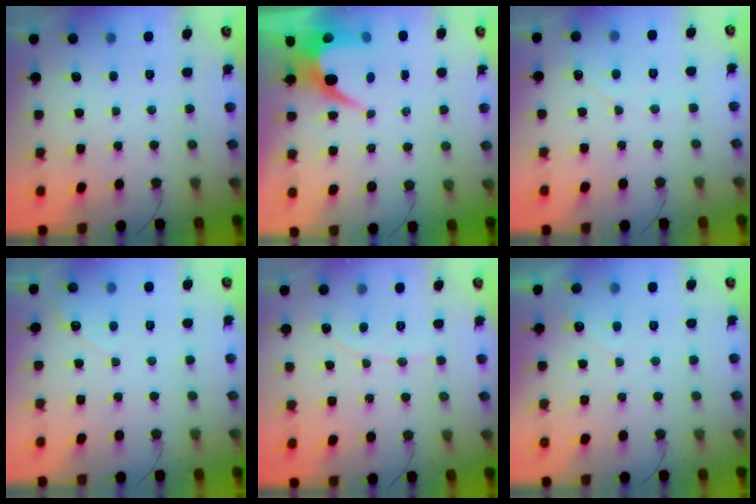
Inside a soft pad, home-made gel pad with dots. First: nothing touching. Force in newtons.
{"total": 6.8, "press": 6.8, "slide": 0.5}
{"total": 3.4, "press": 3.4, "slide": 0.4}
{"total": 2.7, "press": 2.7, "slide": 0.2}
{"total": 1.9, "press": 1.9, "slide": 0.1}
{"total": 2.8, "press": 2.8, "slide": 0.2}